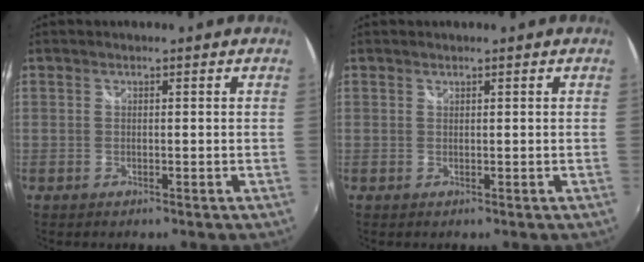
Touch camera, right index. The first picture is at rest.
{"total": 0.0}